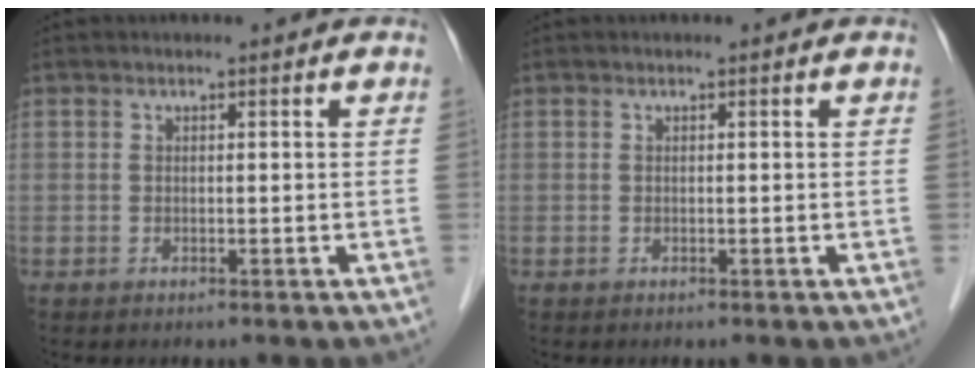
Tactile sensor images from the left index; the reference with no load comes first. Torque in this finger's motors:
{"motor_torque": [0.00, 0.00, 0.01, 0.00]}